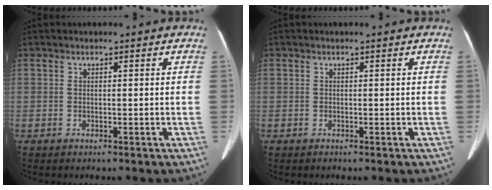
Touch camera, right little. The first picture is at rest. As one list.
[{"total": 0.0}]